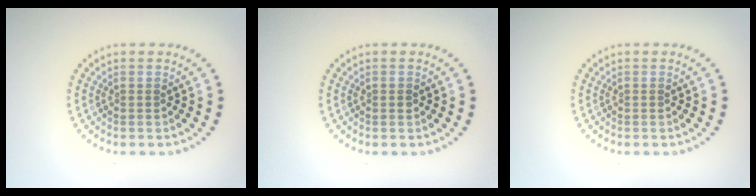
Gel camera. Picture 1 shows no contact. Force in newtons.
{"total": 0.7, "press": 0.7, "slide": 0.1}
{"total": 0.0}